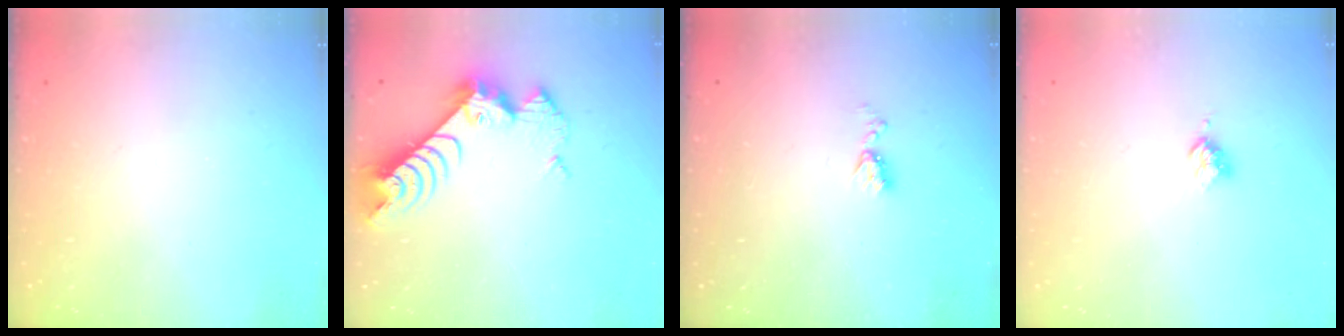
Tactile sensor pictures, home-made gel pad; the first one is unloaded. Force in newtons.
{"total": 9.7, "press": 9.7, "slide": 0.8}
{"total": 5.9, "press": 5.9, "slide": 0.8}
{"total": 3.0, "press": 2.9, "slide": 0.4}